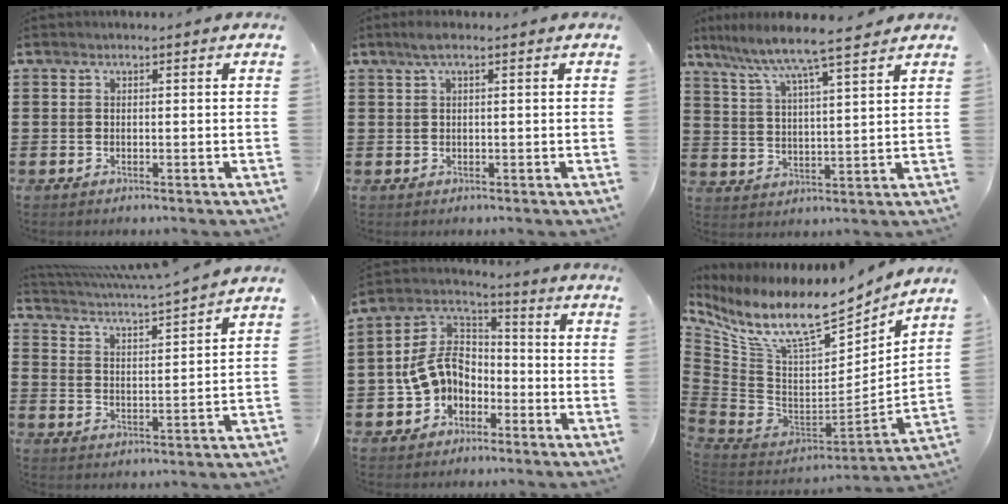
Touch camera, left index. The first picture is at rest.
{"total": 1.8, "force": [0.7, 0.2, 1.6], "torque": [-0.032, 0.002, 0.013]}
{"total": 6.9, "force": [6.1, -0.3, 3.3], "torque": [-0.088, -0.037, 0.099]}
{"total": 4.1, "force": [3.8, -0.5, 1.3], "torque": [-0.046, -0.035, 0.058]}
{"total": 9.0, "force": [-2.5, 7.1, 5.0], "torque": [-0.141, 0.007, -0.057]}
{"total": 11.9, "force": [8.5, 3.2, 7.6], "torque": [-0.172, -0.069, 0.147]}